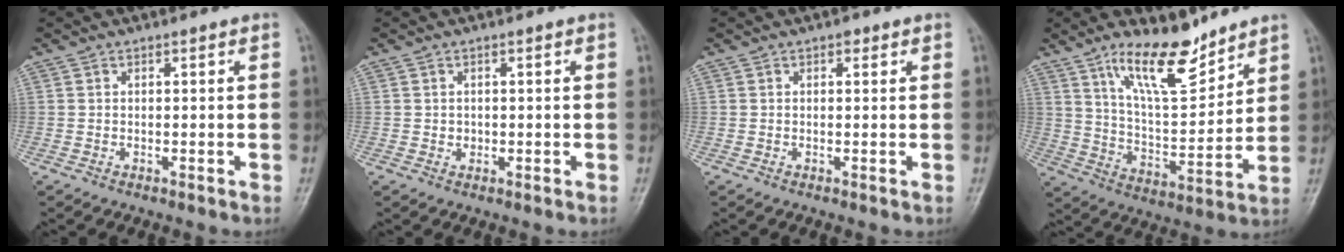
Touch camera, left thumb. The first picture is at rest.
{"total": 1.0, "force": [0.2, 0.9, 0.3], "torque": [0.001, 0.000, 0.003]}
{"total": 1.1, "force": [0.7, 0.7, 0.6], "torque": [0.000, -0.001, 0.006]}
{"total": 13.9, "force": [10.0, 4.5, 8.5], "torque": [-0.121, -0.073, 0.186]}